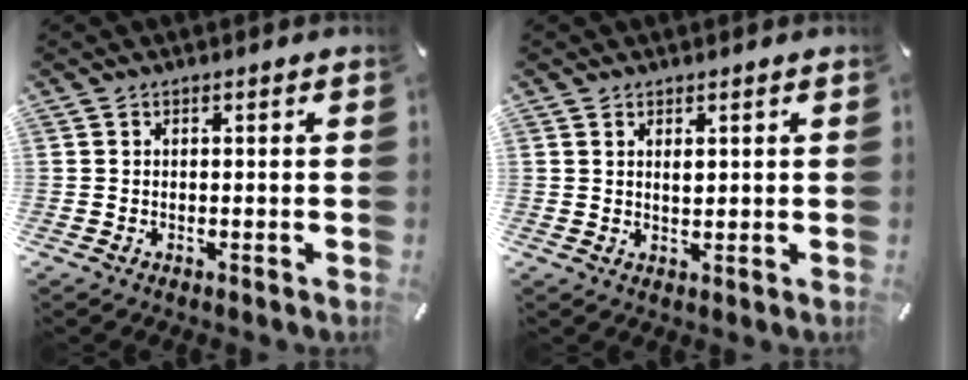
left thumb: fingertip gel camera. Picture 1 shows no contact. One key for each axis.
{"total": 1.7, "fx": 0.9, "fy": 0.7, "fz": 1.2, "tx": -0.027, "ty": 0.002, "tz": 0.016}